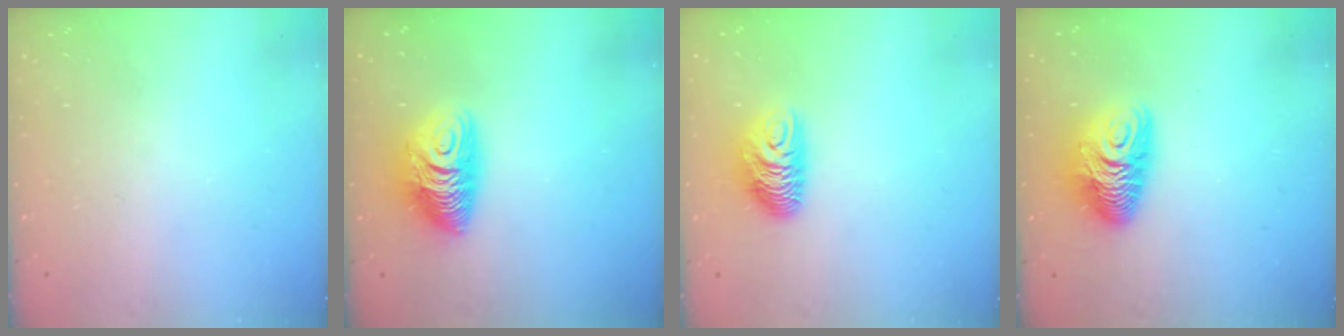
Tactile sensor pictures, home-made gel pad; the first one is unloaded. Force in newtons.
{"total": 10.8, "press": 10.7, "slide": 1.1}
{"total": 9.5, "press": 9.4, "slide": 0.8}
{"total": 10.9, "press": 10.8, "slide": 1.2}